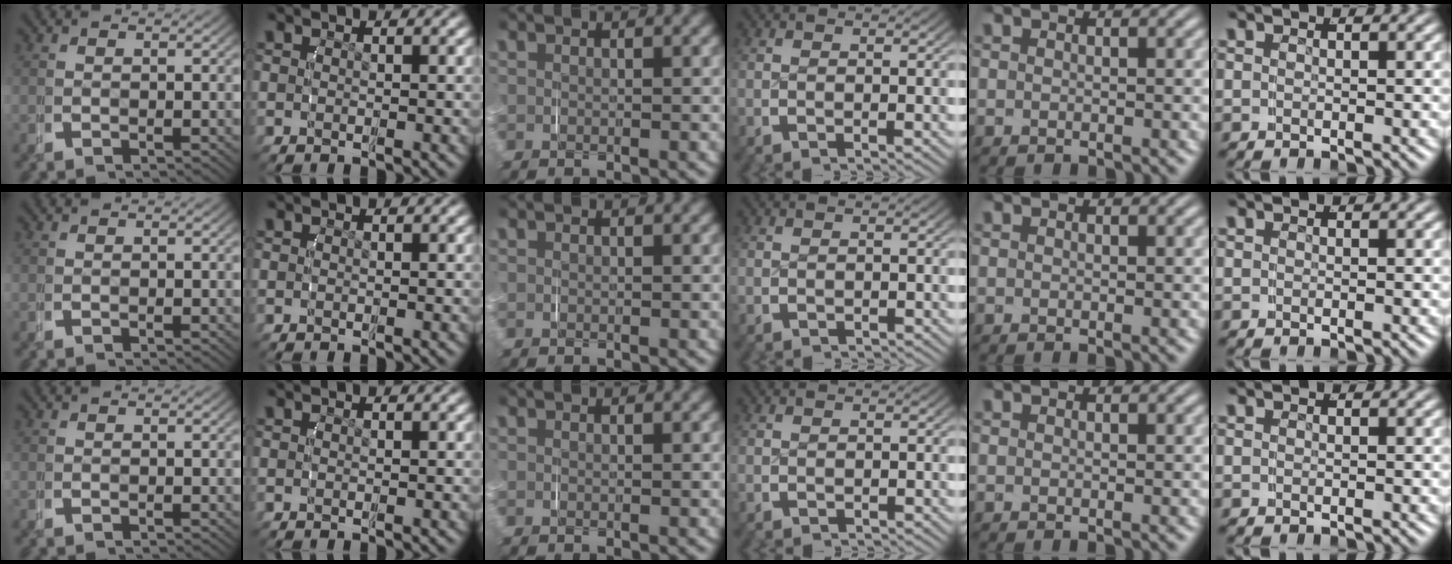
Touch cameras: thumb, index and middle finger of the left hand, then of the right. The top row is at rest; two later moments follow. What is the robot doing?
{"motion": "grasp_and_lifting", "object": "router"}